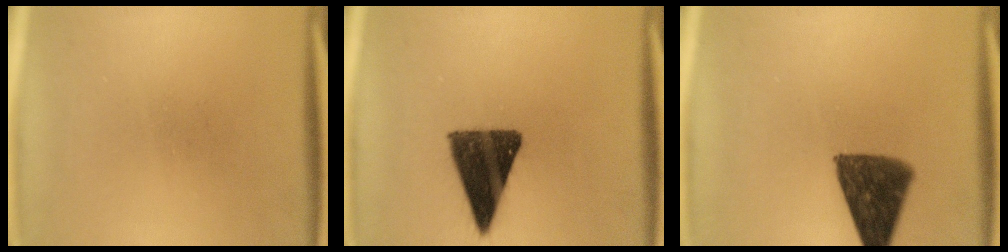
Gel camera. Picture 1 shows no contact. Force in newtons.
{"total": 13.4}
{"total": 11.3}